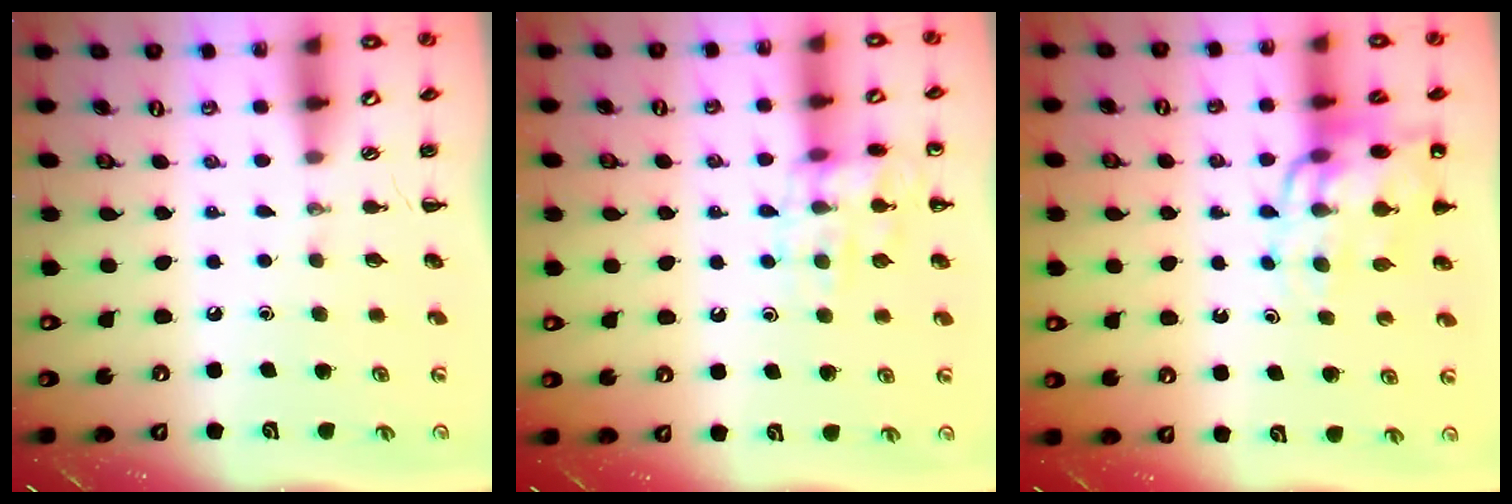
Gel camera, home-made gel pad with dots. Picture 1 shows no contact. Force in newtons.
{"total": 12.0, "press": 12.0, "slide": 0.6}
{"total": 13.4, "press": 13.0, "slide": 3.2}